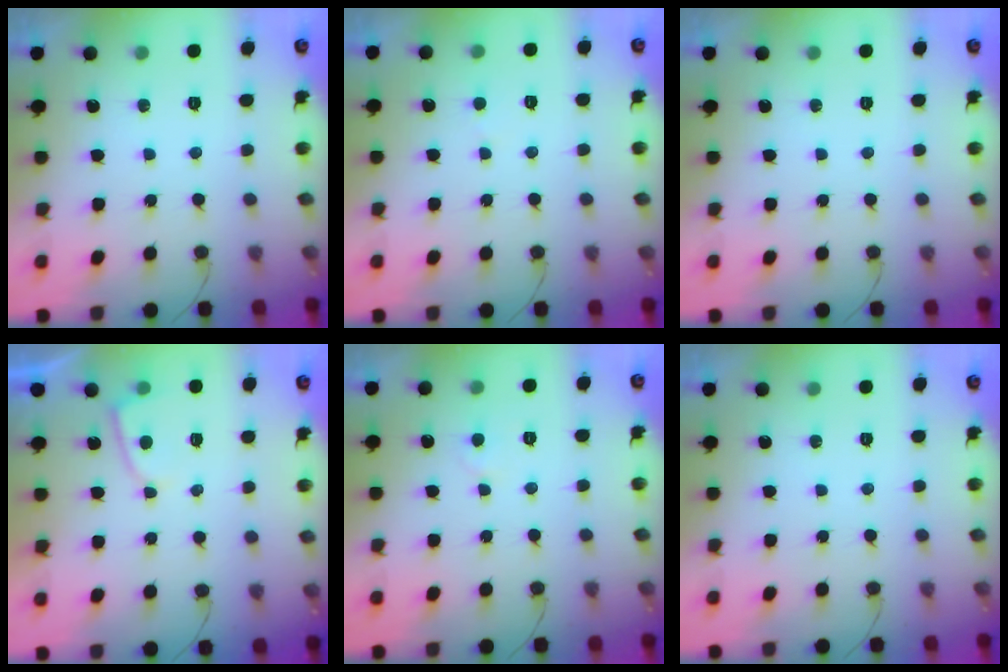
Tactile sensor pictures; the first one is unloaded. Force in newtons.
{"total": 2.4, "press": 2.4, "slide": 0.2}
{"total": 0.0}
{"total": 3.3, "press": 3.2, "slide": 0.4}
{"total": 2.8, "press": 2.8, "slide": 0.3}
{"total": 0.0}